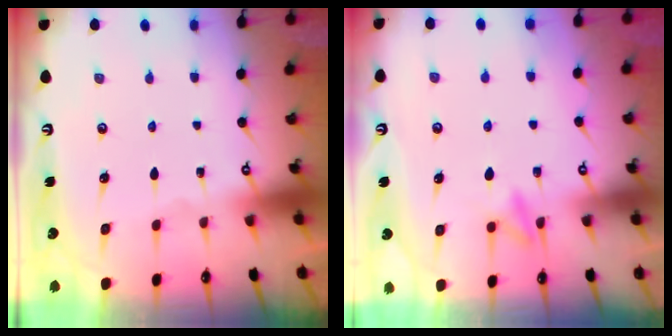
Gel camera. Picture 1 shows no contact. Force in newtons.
{"total": 8.7, "press": 8.6, "slide": 1.1}